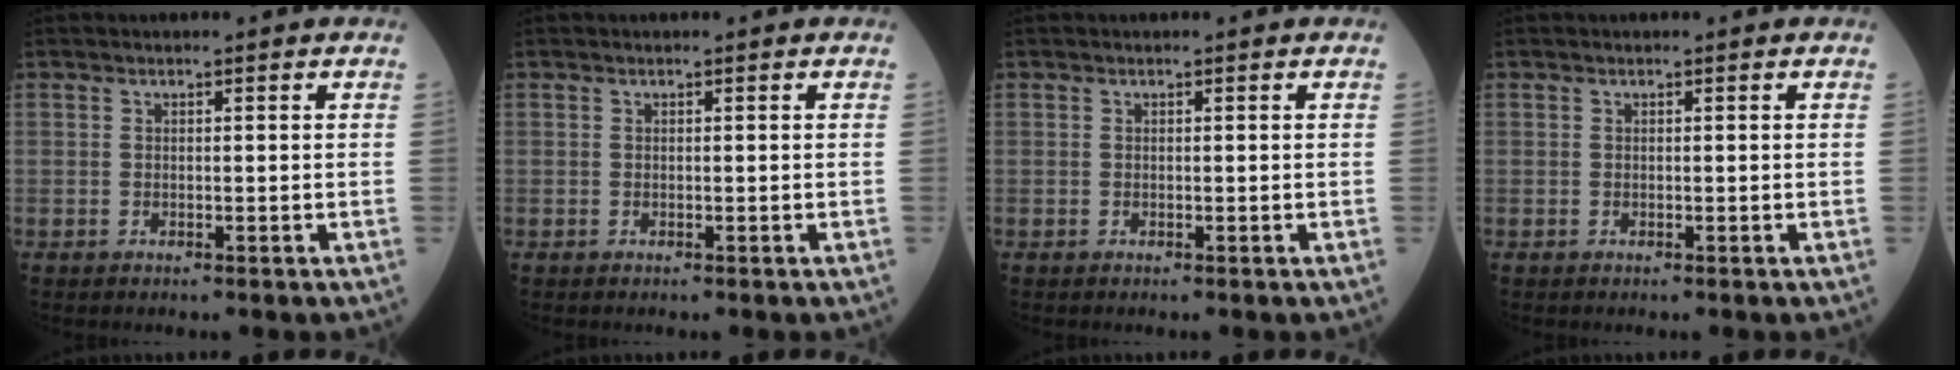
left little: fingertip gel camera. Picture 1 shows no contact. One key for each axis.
{"total": 0.0}
{"total": 0.0}
{"total": 0.0}